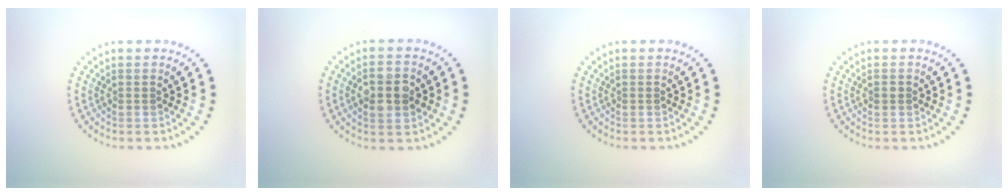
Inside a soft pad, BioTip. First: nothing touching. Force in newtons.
{"total": 4.0, "press": 4.0, "slide": 0.1}
{"total": 0.0}
{"total": 0.7, "press": 0.7, "slide": 0.1}